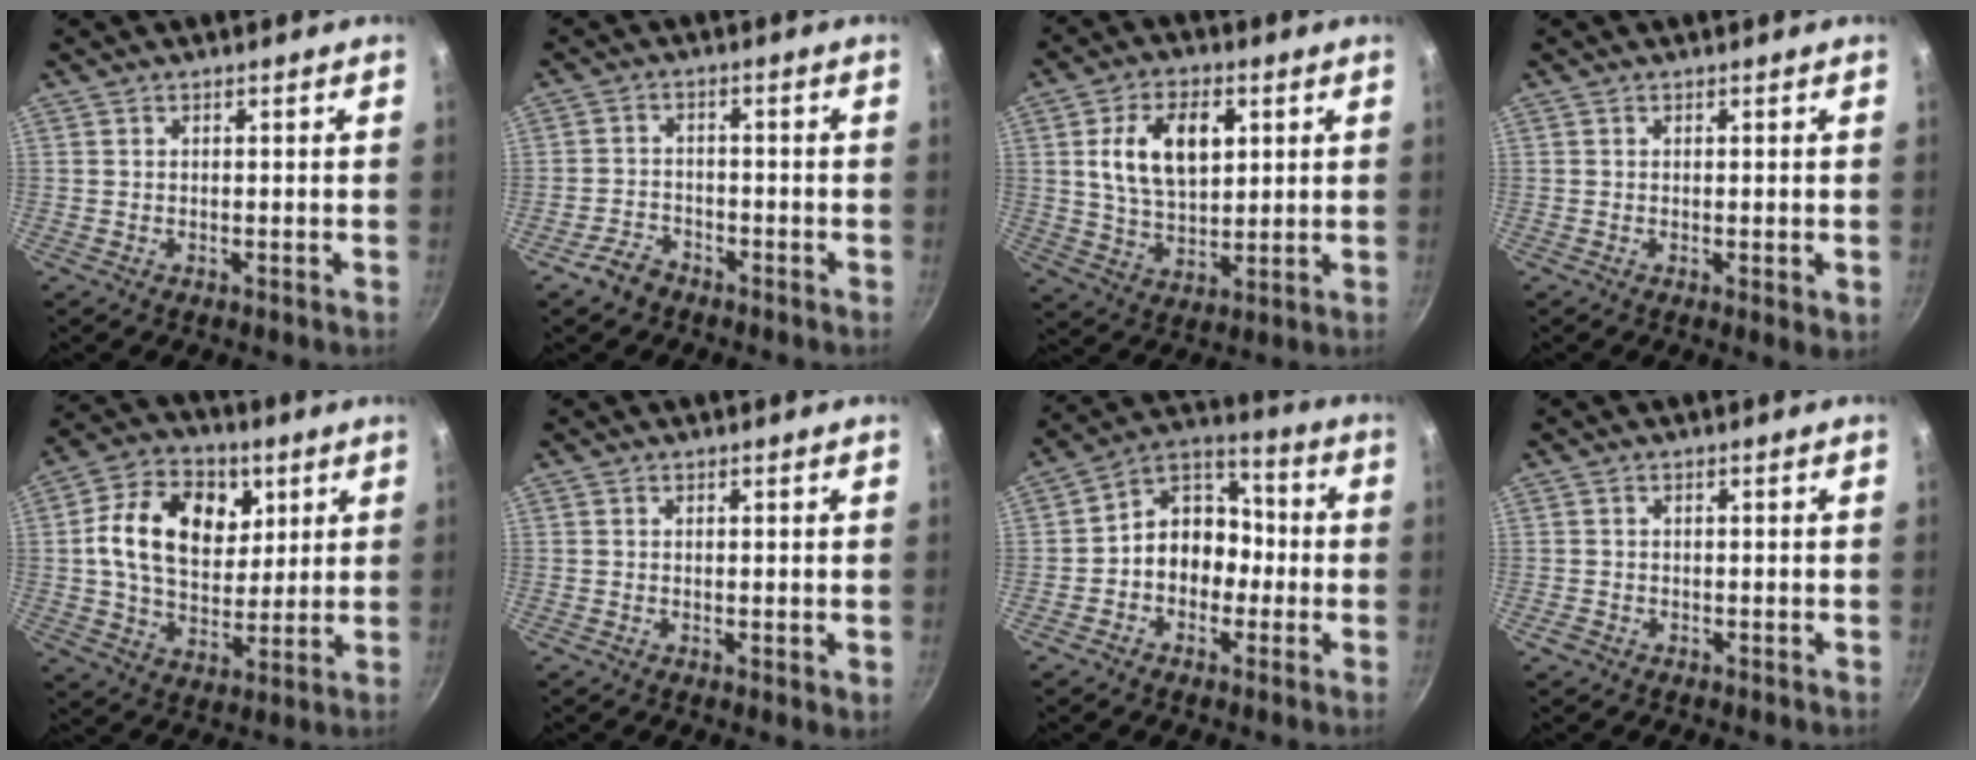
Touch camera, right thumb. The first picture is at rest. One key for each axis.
{"total": 4.2, "fx": -3.1, "fy": 2.5, "fz": 1.3, "tx": -0.016, "ty": 0.034, "tz": -0.055}
{"total": 13.3, "fx": 3.4, "fy": 8.0, "fz": 10.0, "tx": -0.150, "ty": -0.007, "tz": 0.061}
{"total": 2.0, "fx": -0.2, "fy": 0.5, "fz": 2.0, "tx": -0.028, "ty": -0.009, "tz": -0.004}
{"total": 17.3, "fx": 4.9, "fy": 12.2, "fz": 11.2, "tx": -0.165, "ty": -0.008, "tz": 0.073}
{"total": 1.1, "fx": 0.2, "fy": 0.2, "fz": 1.0, "tx": -0.014, "ty": -0.005, "tz": 0.000}
{"total": 11.3, "fx": -1.9, "fy": 9.1, "fz": 6.4, "tx": -0.044, "ty": 0.050, "tz": -0.050}
{"total": 1.2, "fx": -0.7, "fy": 0.9, "fz": 0.4, "tx": -0.007, "ty": 0.002, "tz": -0.010}